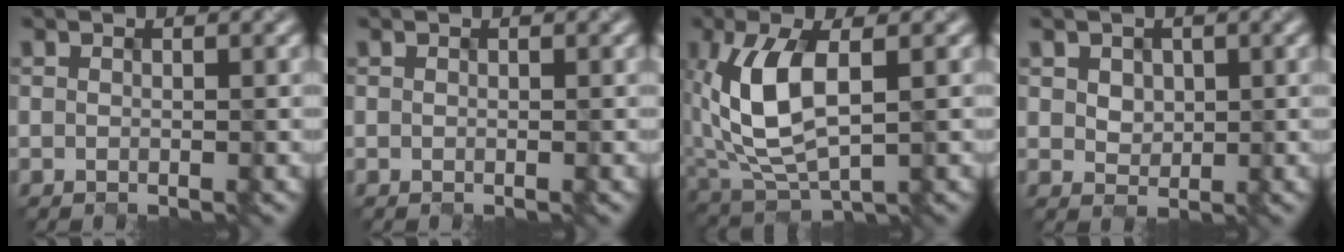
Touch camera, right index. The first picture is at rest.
{"total": 0.0}
{"total": 6.9, "force": [0.5, 3.6, 5.9], "torque": [-0.141, 0.003, 0.017]}
{"total": 1.8, "force": [0.9, 1.5, 0.5], "torque": [-0.021, 0.008, 0.024]}